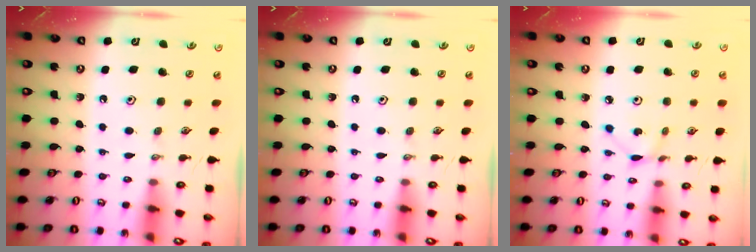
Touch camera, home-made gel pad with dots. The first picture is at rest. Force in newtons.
{"total": 0.0}
{"total": 2.2, "press": 2.2, "slide": 0.3}